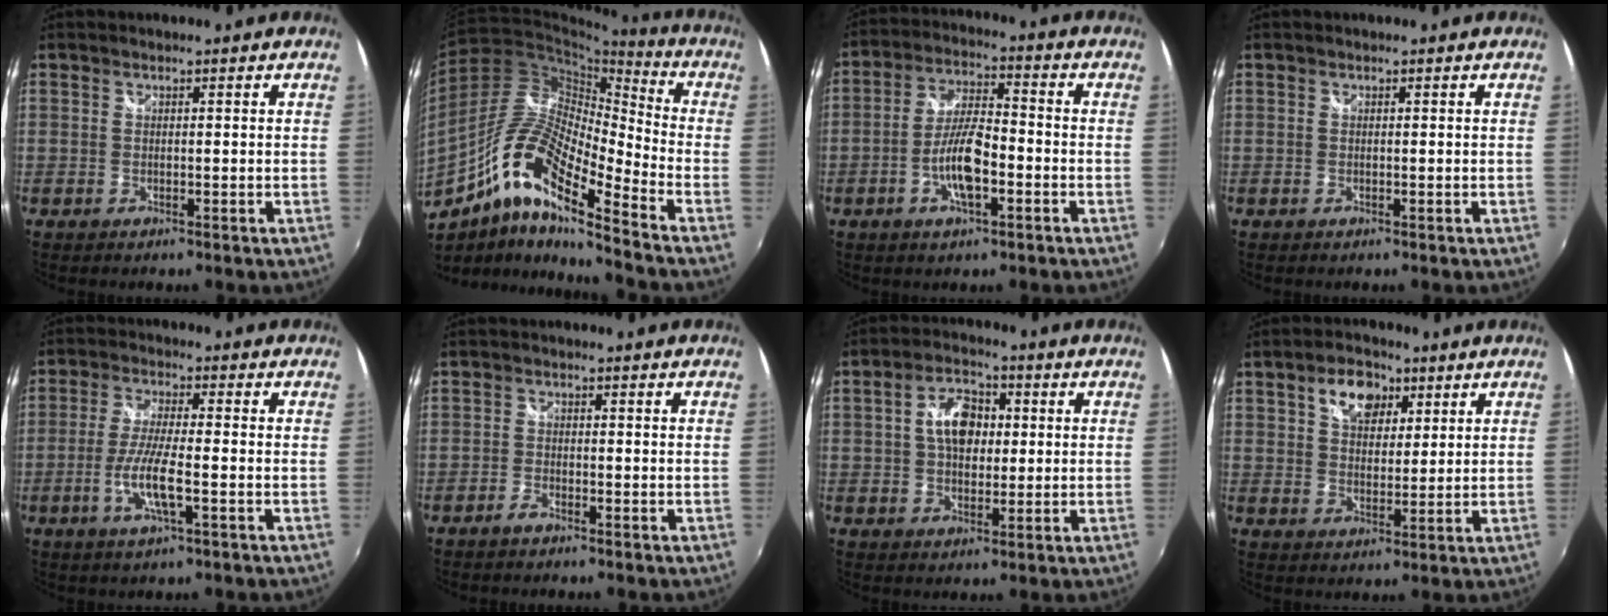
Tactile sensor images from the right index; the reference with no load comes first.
{"total": 16.4, "force": [-9.2, 3.6, 13.1], "torque": [-0.240, -0.001, -0.193]}
{"total": 9.2, "force": [-3.4, 2.8, 8.0], "torque": [-0.162, 0.005, -0.061]}
{"total": 0.0}
{"total": 7.8, "force": [-2.6, 0.9, 7.3], "torque": [-0.149, -0.007, -0.051]}
{"total": 1.7, "force": [-1.6, 0.7, 0.3], "torque": [-0.013, 0.001, -0.032]}
{"total": 8.2, "force": [1.2, 5.4, 6.0], "torque": [-0.106, 0.020, 0.020]}
{"total": 8.1, "force": [4.0, 5.2, 4.8], "torque": [-0.074, 0.019, 0.067]}